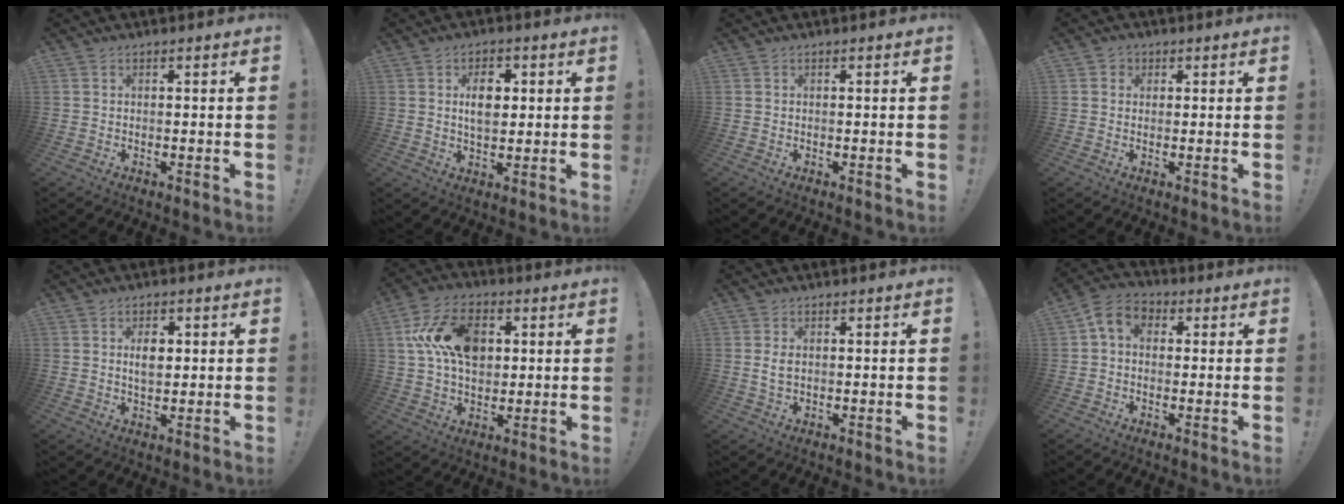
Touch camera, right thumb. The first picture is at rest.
{"total": 7.5, "force": [1.6, 5.1, 5.3], "torque": [-0.077, 0.004, 0.024]}
{"total": 0.0}
{"total": 2.2, "force": [0.5, 2.1, 0.6], "torque": [-0.009, 0.001, 0.009]}
{"total": 5.1, "force": [1.0, 3.4, 3.7], "torque": [-0.053, 0.001, 0.013]}
{"total": 17.3, "force": [3.7, 12.0, 11.9], "torque": [-0.200, 0.004, 0.070]}
{"total": 2.6, "force": [0.5, 1.5, 2.1], "torque": [-0.034, 0.002, 0.008]}
{"total": 7.3, "force": [1.5, 5.4, 4.6], "torque": [-0.084, 0.003, 0.031]}